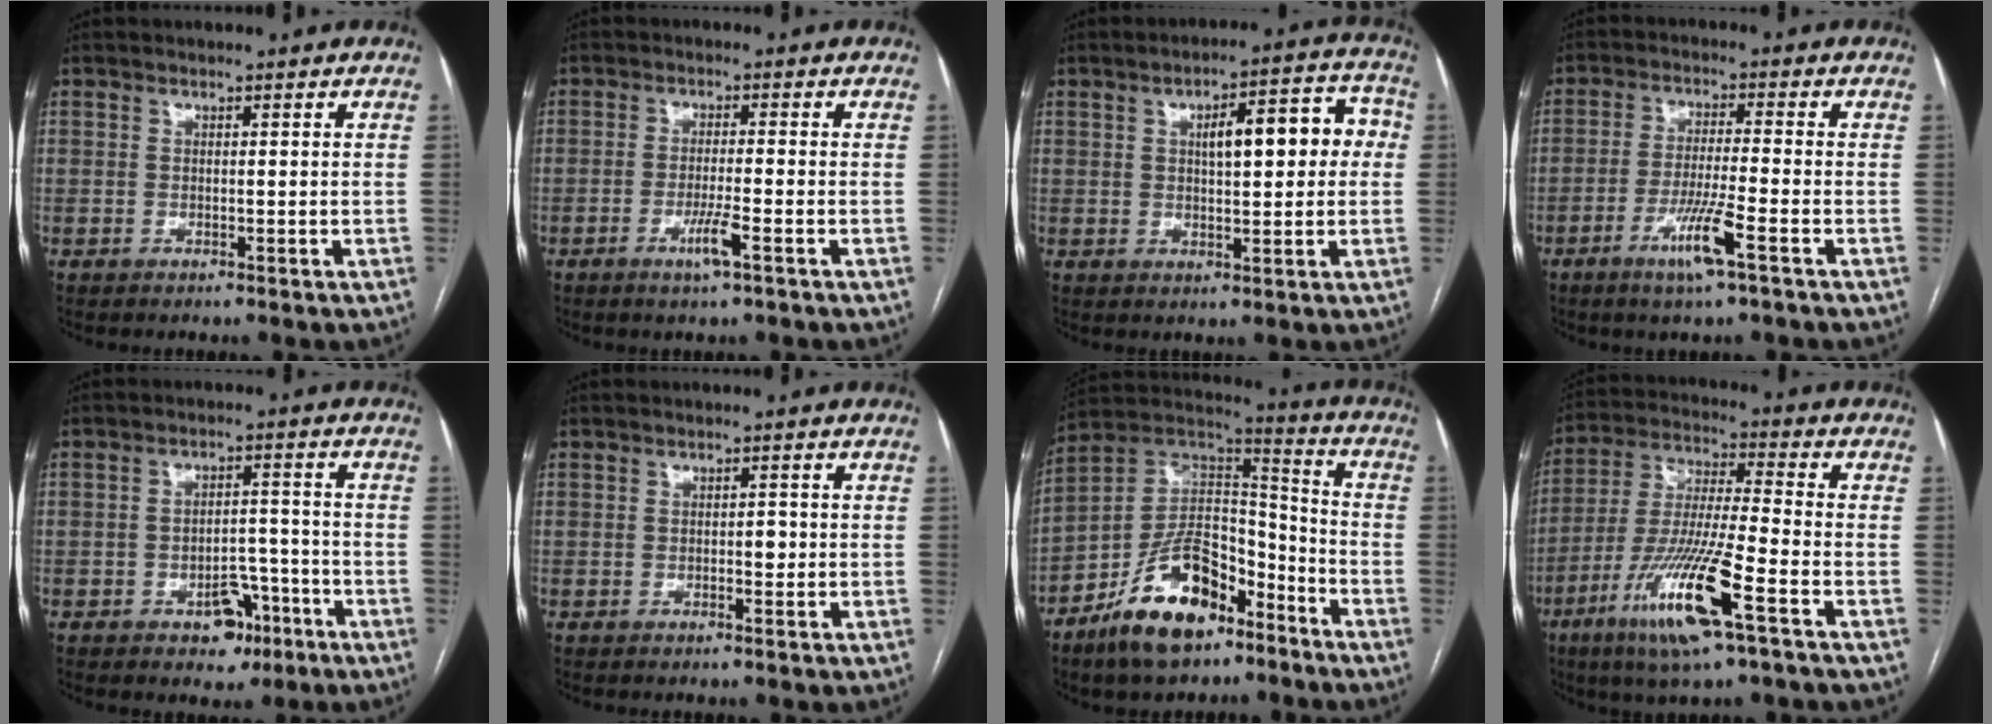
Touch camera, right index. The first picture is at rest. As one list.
[{"total": 3.9, "force": [-1.9, -0.1, 3.4], "torque": [-0.066, -0.007, -0.036]}, {"total": 10.1, "force": [1.6, 3.3, 9.4], "torque": [-0.122, 0.036, 0.023]}, {"total": 7.1, "force": [-3.6, -0.3, 6.1], "torque": [-0.117, -0.013, -0.068]}, {"total": 6.5, "force": [-3.6, 3.9, 3.8], "torque": [-0.045, 0.017, -0.048]}, {"total": 1.6, "force": [-0.2, 0.8, 1.4], "torque": [-0.017, 0.002, -0.001]}, {"total": 18.8, "force": [-11.3, 8.0, 12.8], "torque": [-0.244, 0.014, -0.199]}, {"total": 15.6, "force": [-7.5, 0.8, 13.6], "torque": [-0.279, -0.024, -0.137]}]